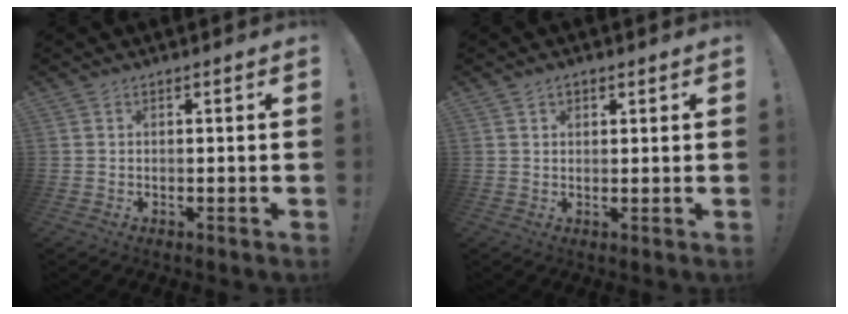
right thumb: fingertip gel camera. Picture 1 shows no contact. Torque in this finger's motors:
{"motor_torque": [0.04, -0.11, 0.02, 0.00, 0.06]}